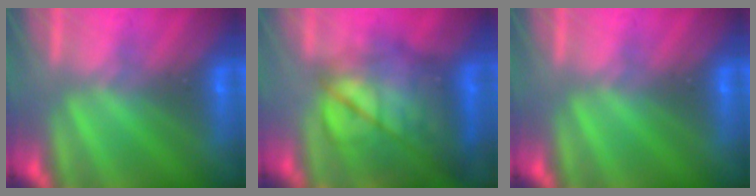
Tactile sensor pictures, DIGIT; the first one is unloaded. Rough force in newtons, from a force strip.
{"total": 9.5}
{"total": 0.0}